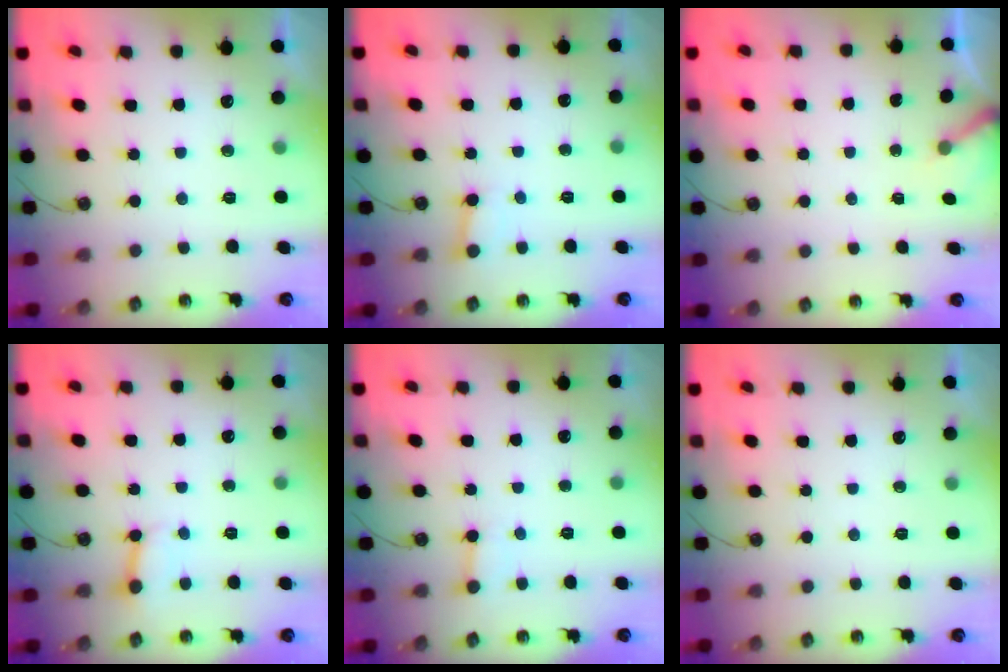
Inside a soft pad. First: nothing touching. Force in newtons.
{"total": 2.6, "press": 2.6, "slide": 0.3}
{"total": 2.3, "press": 2.3, "slide": 0.2}
{"total": 3.4, "press": 3.4, "slide": 0.3}
{"total": 2.4, "press": 2.4, "slide": 0.2}
{"total": 0.0}